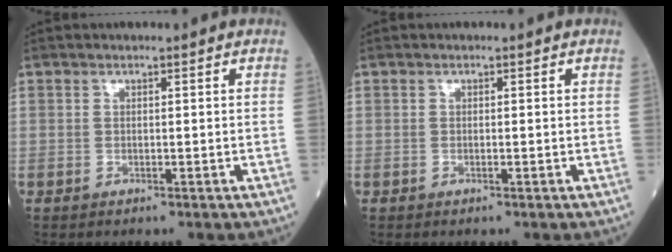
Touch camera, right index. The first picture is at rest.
{"total": 0.0}